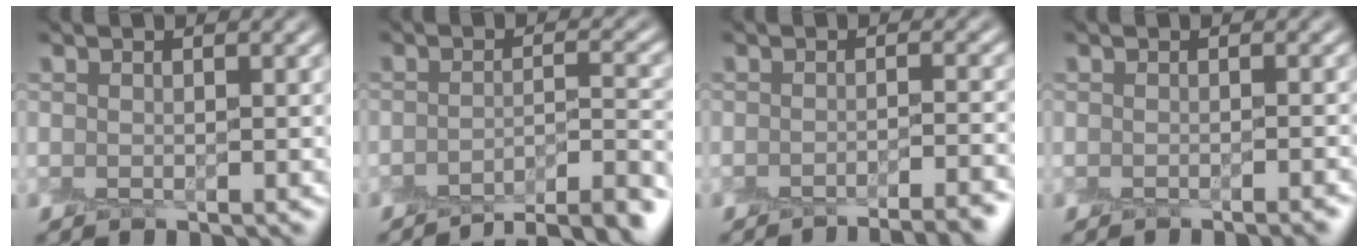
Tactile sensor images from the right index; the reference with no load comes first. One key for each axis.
{"total": 6.1, "fx": -5.2, "fy": 1.2, "fz": 3.0, "tx": -0.038, "ty": 0.001, "tz": -0.077}
{"total": 4.7, "fx": -4.0, "fy": 0.9, "fz": 2.3, "tx": -0.020, "ty": -0.007, "tz": -0.046}
{"total": 1.6, "fx": -1.4, "fy": -0.1, "fz": 0.8, "tx": -0.007, "ty": -0.008, "tz": -0.019}